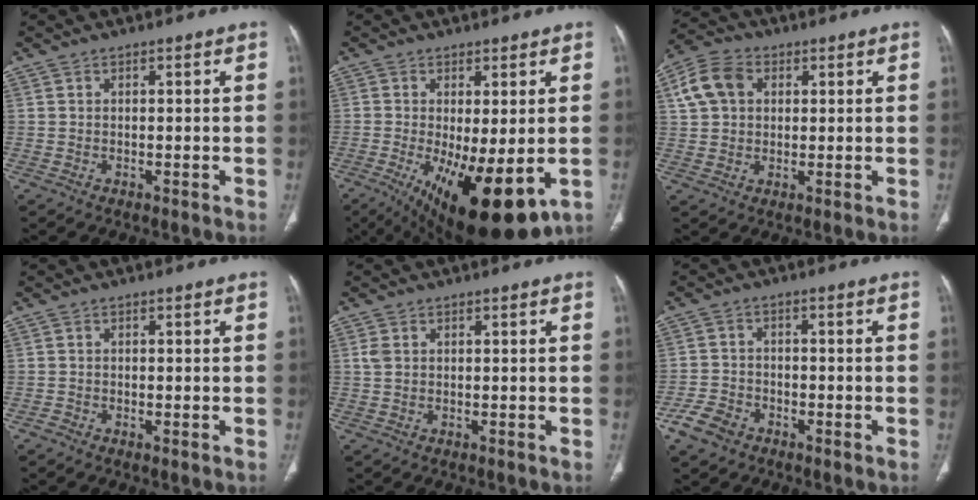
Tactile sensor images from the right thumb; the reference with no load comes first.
{"total": 16.5, "force": [-4.8, 6.0, 14.6], "torque": [-0.222, -0.028, -0.053]}
{"total": 8.6, "force": [2.5, 6.5, 5.1], "torque": [-0.093, 0.013, 0.043]}
{"total": 0.9, "force": [-0.4, 0.4, 0.6], "torque": [-0.011, -0.002, -0.009]}
{"total": 1.6, "force": [0.4, 1.1, 1.1], "torque": [-0.029, 0.003, 0.011]}
{"total": 5.7, "force": [-3.3, 3.9, 2.5], "torque": [-0.048, 0.018, -0.059]}